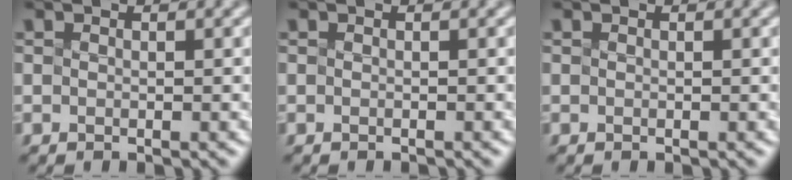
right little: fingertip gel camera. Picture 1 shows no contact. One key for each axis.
{"total": 0.5, "fx": -0.5, "fy": 0.0, "fz": 0.1, "tx": 0.002, "ty": 0.000, "tz": -0.009}
{"total": 0.0}